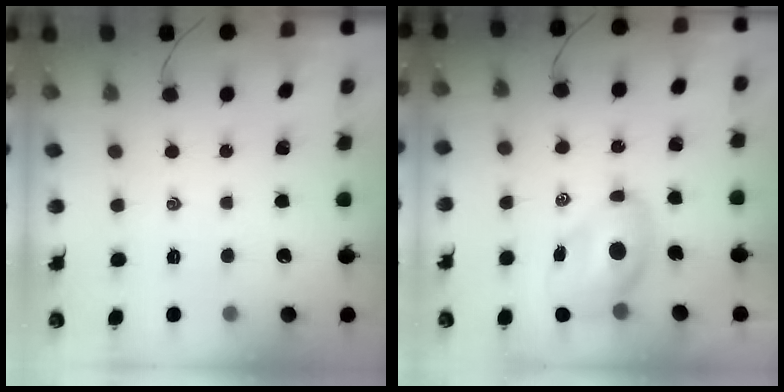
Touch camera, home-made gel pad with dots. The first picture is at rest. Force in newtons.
{"total": 8.0, "press": 7.7, "slide": 2.2}